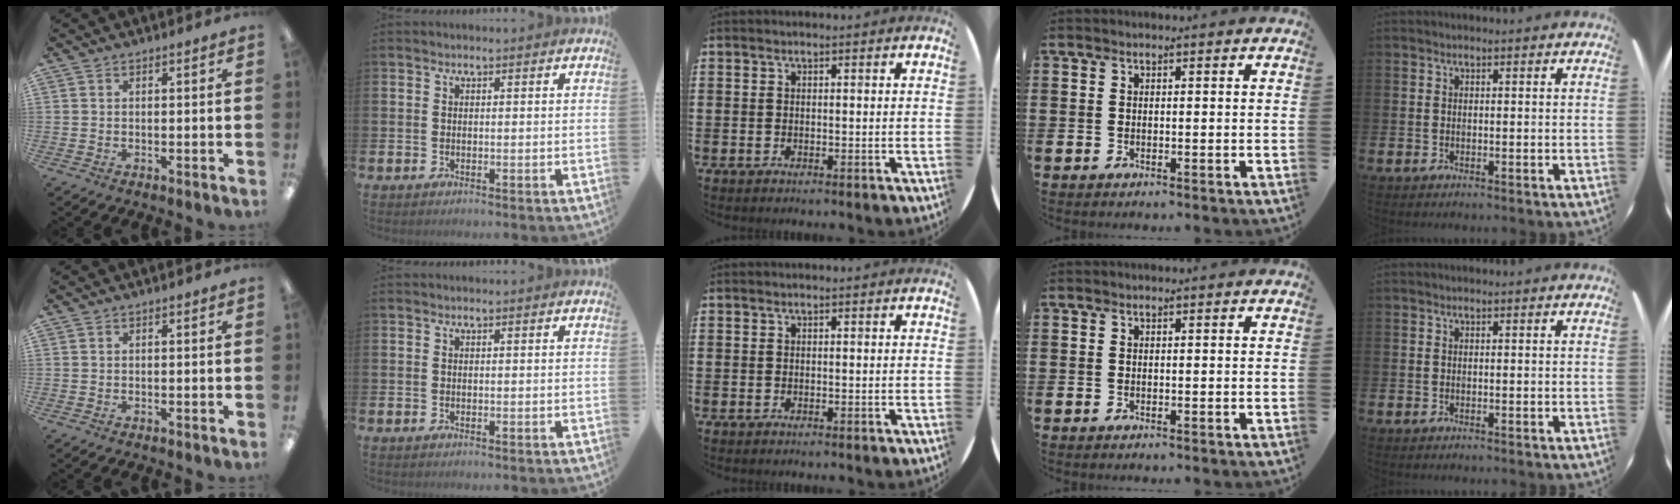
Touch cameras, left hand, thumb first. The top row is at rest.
{}